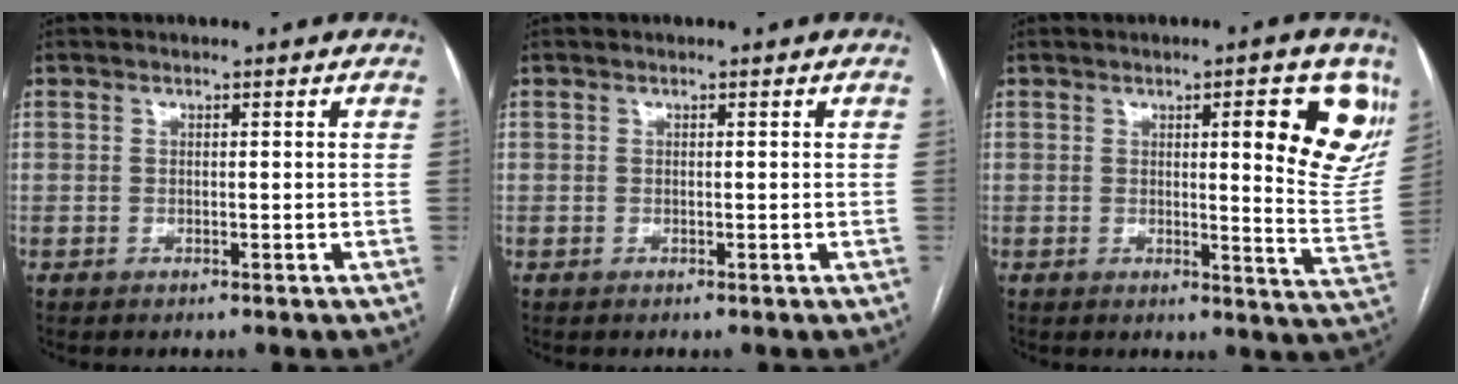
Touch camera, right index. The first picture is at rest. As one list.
[{"total": 0.0}, {"total": 12.0, "force": [5.0, 1.7, 10.7], "torque": [-0.108, -0.022, 0.054]}]